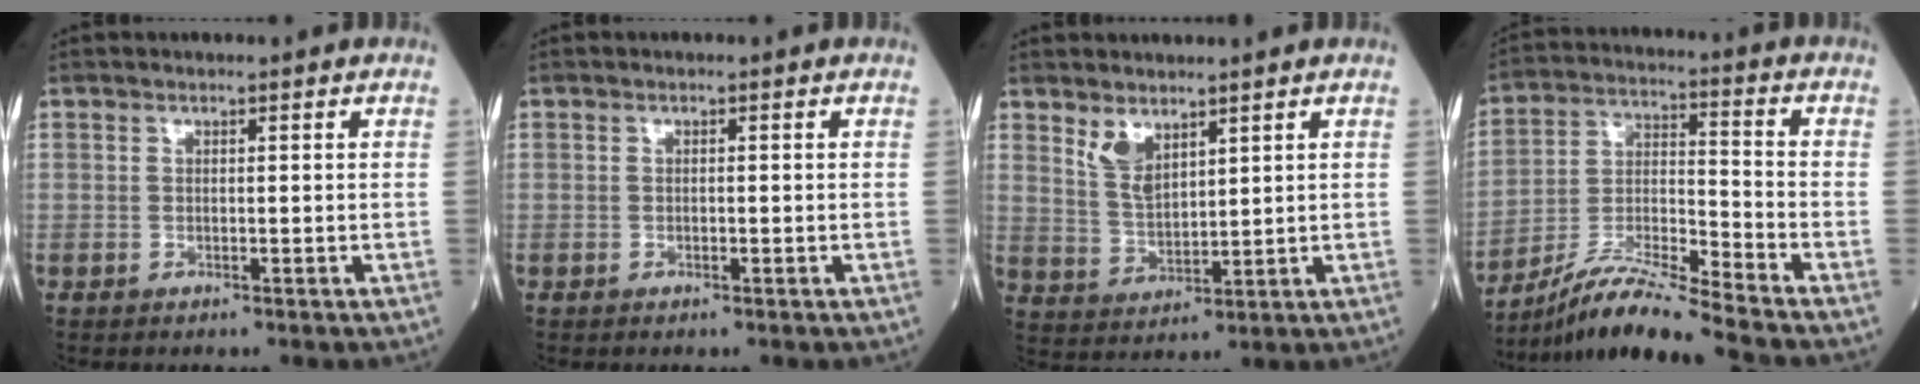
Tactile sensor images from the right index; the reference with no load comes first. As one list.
[{"total": 0.0}, {"total": 4.7, "force": [3.2, 1.8, 2.9], "torque": [-0.066, -0.007, 0.074]}, {"total": 12.2, "force": [-10.9, -1.8, 5.2], "torque": [-0.100, -0.007, -0.201]}]